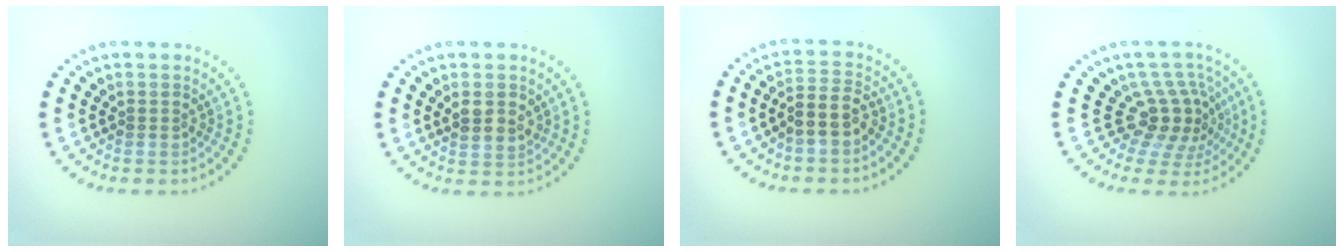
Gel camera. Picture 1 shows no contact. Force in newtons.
{"total": 2.3, "press": 2.1, "slide": 0.8}
{"total": 2.7, "press": 2.3, "slide": 1.3}
{"total": 4.0, "press": 2.8, "slide": 2.8}